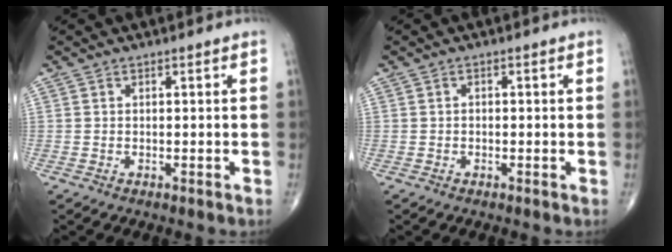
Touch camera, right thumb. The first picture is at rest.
{"total": 0.6, "force": [-0.2, 0.4, 0.3], "torque": [0.000, 0.003, -0.007]}